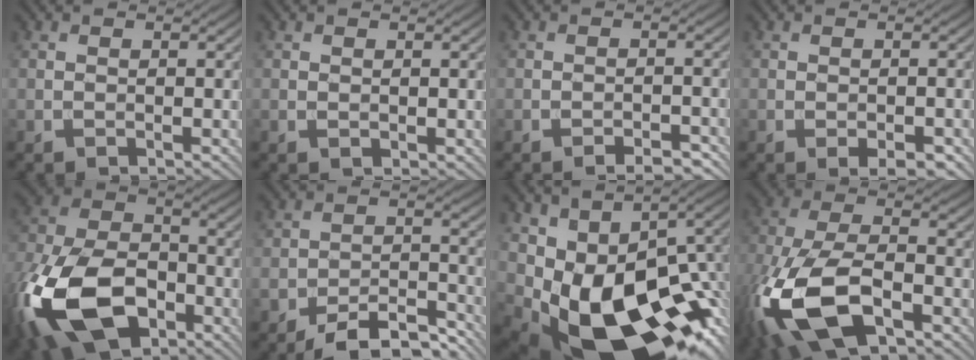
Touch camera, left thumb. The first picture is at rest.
{"total": 0.5, "force": [0.4, 0.3, 0.2], "torque": [-0.005, -0.003, 0.009]}
{"total": 2.9, "force": [-2.2, 0.8, 1.8], "torque": [-0.030, 0.007, -0.026]}
{"total": 2.0, "force": [-0.9, 0.7, 1.6], "torque": [-0.022, 0.001, -0.010]}
{"total": 18.8, "force": [-8.2, 11.4, 12.4], "torque": [-0.305, -0.049, -0.161]}
{"total": 8.0, "force": [-6.4, 2.9, 3.7], "torque": [-0.052, 0.002, -0.112]}
{"total": 18.9, "force": [-4.1, 11.0, 14.8], "torque": [-0.247, -0.048, -0.039]}
{"total": 16.3, "force": [-6.9, 8.1, 12.3], "torque": [-0.310, -0.041, -0.137]}